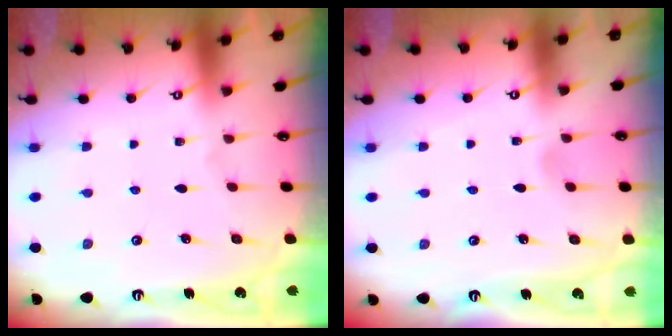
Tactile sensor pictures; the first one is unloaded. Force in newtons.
{"total": 2.3, "press": 2.3, "slide": 0.3}